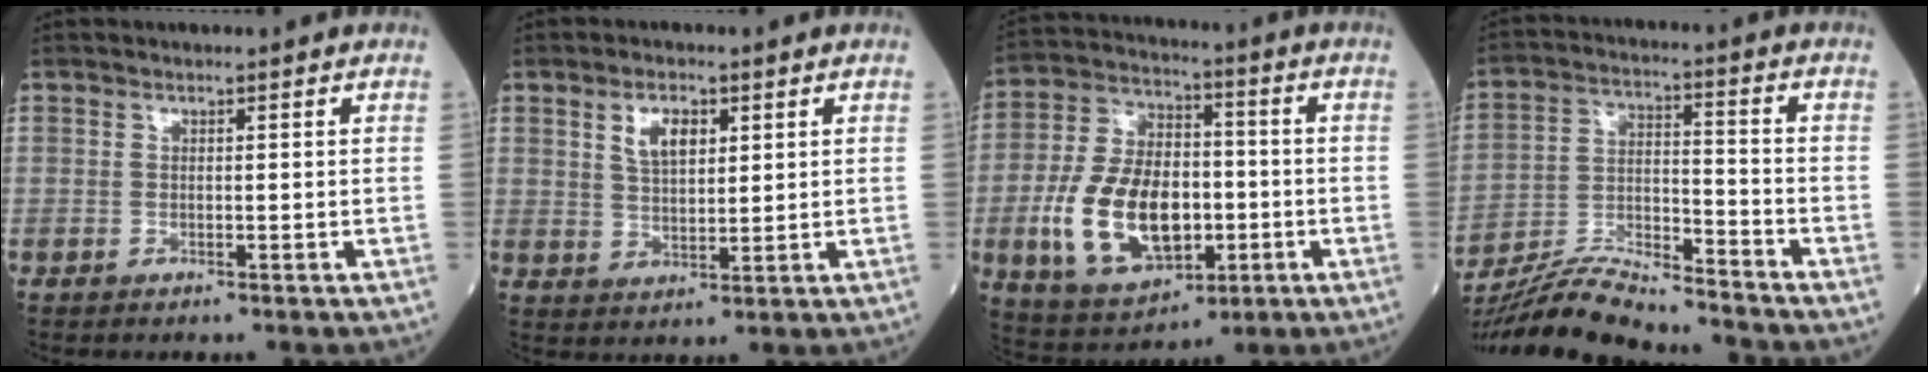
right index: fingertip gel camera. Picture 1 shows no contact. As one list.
[{"total": 5.0, "force": [2.3, 2.3, 3.8], "torque": [-0.073, 0.005, 0.047]}, {"total": 16.3, "force": [-3.2, 9.1, 13.1], "torque": [-0.274, 0.009, -0.045]}, {"total": 13.4, "force": [-12.9, -0.2, 3.8], "torque": [-0.072, 0.008, -0.233]}]